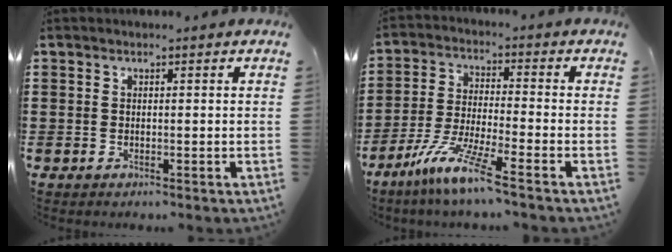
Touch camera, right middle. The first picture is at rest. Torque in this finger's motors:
{"motor_torque": [2.14, 0.00, 0.44, 0.09]}